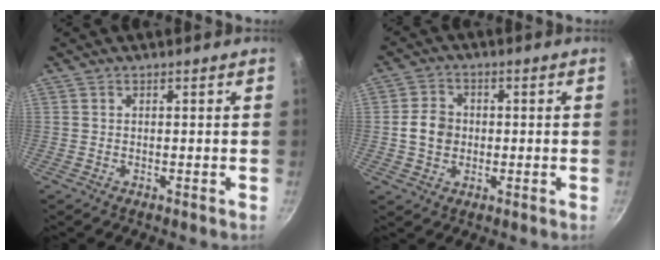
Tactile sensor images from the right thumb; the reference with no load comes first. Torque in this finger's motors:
{"motor_torque": [1.38, 1.55, 0.90, -0.72, 0.09]}